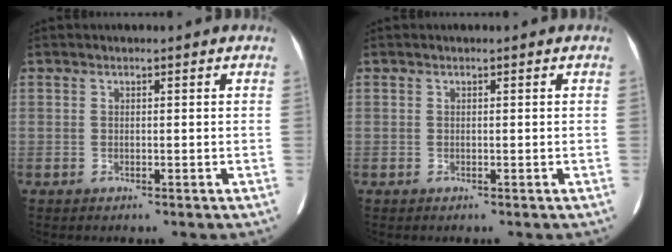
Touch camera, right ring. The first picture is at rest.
{"total": 0.0}